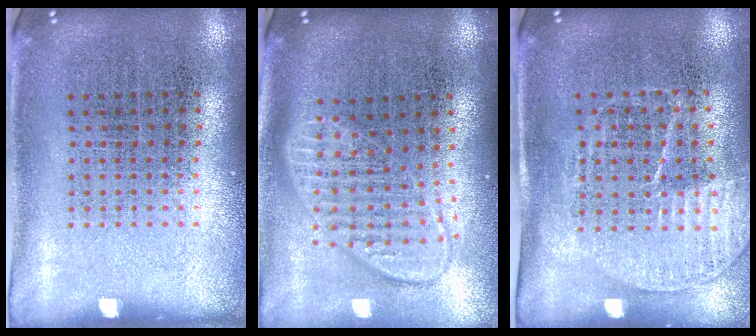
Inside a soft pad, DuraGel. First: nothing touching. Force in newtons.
{"total": 1.9, "press": 1.5, "slide": 1.1}
{"total": 1.5, "press": 1.3, "slide": 0.8}